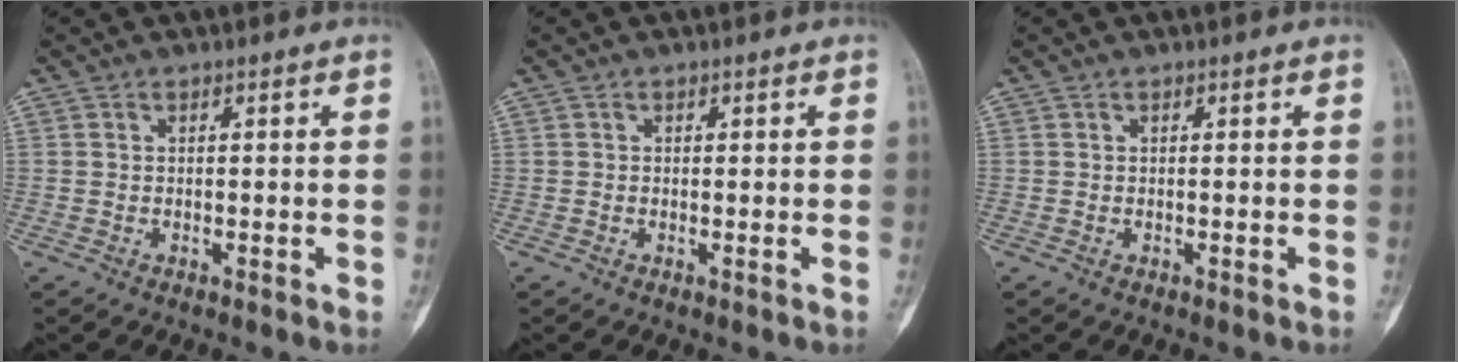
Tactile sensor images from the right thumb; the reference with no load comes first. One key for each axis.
{"total": 0.0}
{"total": 0.0}